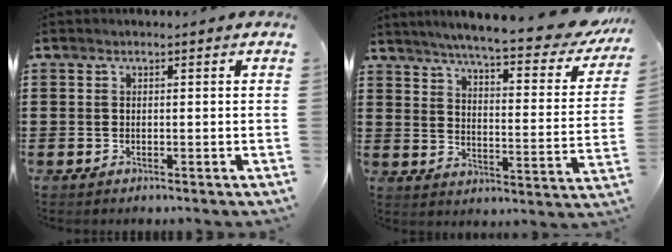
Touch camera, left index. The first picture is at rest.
{"total": 6.6, "force": [5.8, -0.4, 3.1], "torque": [-0.077, -0.046, 0.095]}